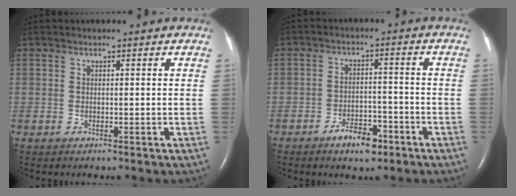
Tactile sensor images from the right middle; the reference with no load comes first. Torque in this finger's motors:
{"motor_torque": [0.55, -0.41, 0.06, 0.02]}